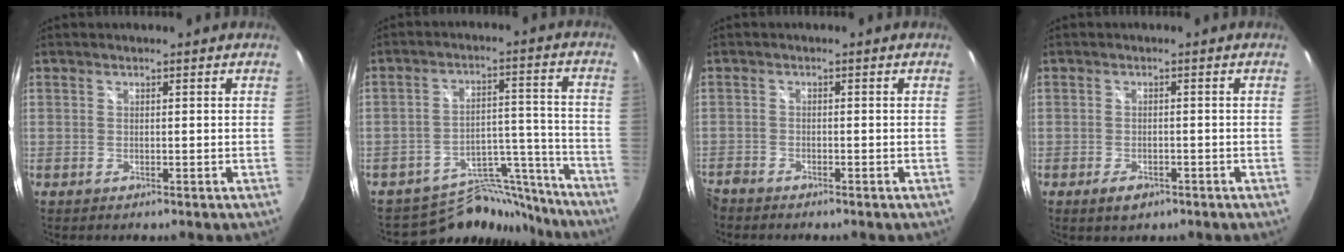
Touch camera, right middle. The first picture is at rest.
{"total": 13.9, "force": [-13.1, 4.5, 0.9], "torque": [-0.008, 0.051, -0.189]}
{"total": 3.5, "force": [-3.2, 1.2, 0.8], "torque": [-0.033, -0.013, -0.066]}
{"total": 3.1, "force": [-1.9, 1.8, 1.7], "torque": [-0.035, -0.007, -0.029]}